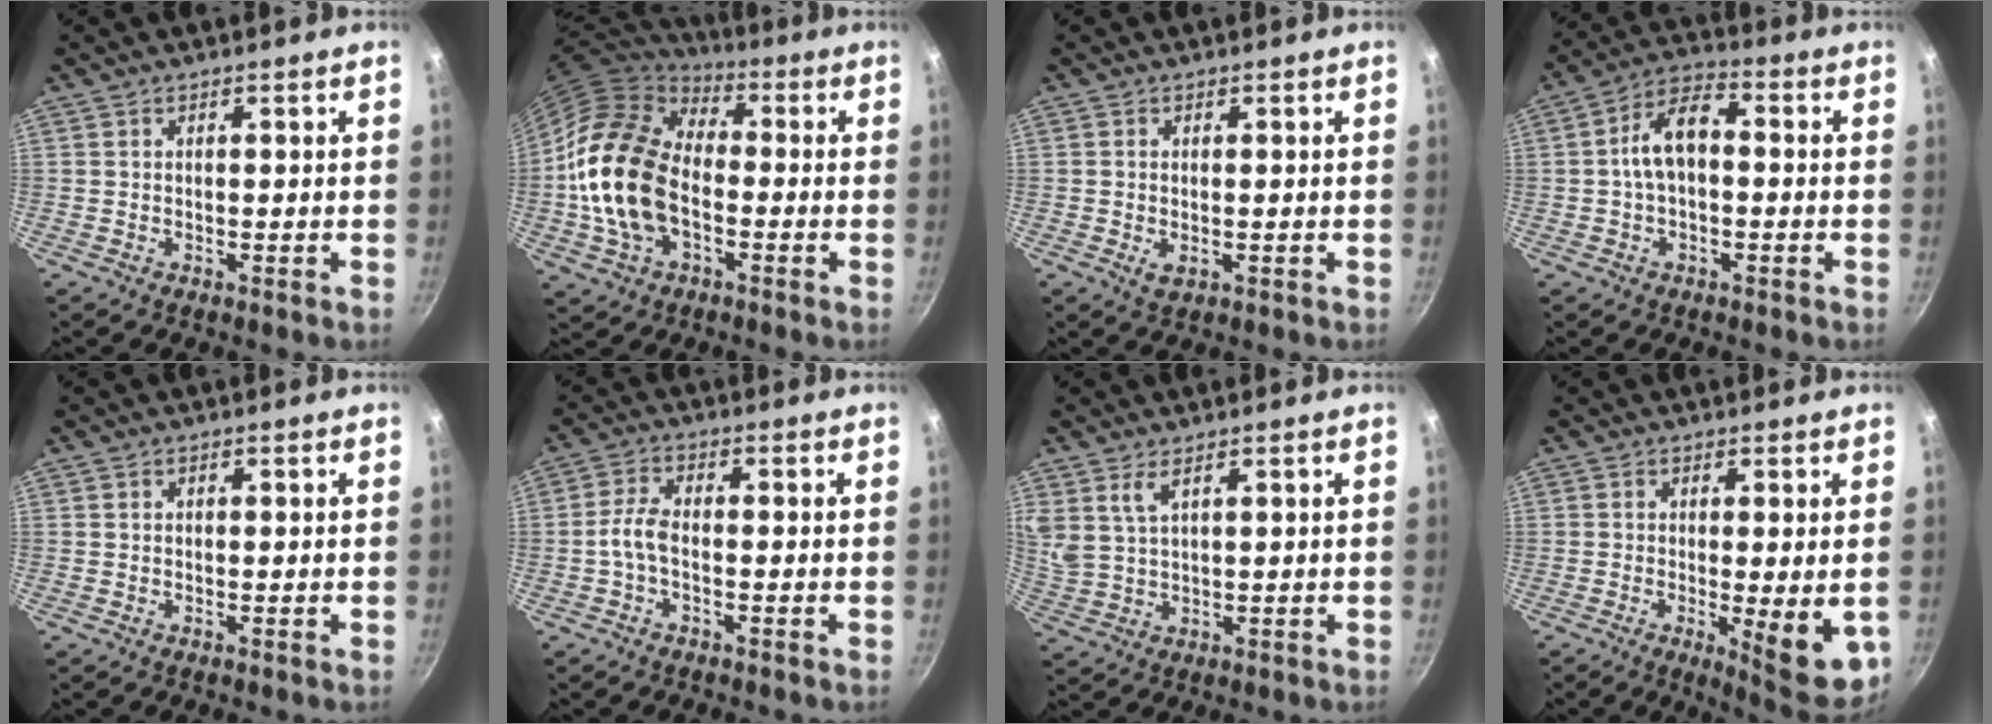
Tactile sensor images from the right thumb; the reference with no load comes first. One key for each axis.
{"total": 19.1, "fx": -2.9, "fy": 12.6, "fz": 14.2, "tx": -0.245, "ty": 0.031, "tz": -0.064}
{"total": 2.0, "fx": -0.4, "fy": 1.2, "fz": 1.6, "tx": -0.029, "ty": -0.005, "tz": -0.003}
{"total": 8.7, "fx": -0.2, "fy": 5.1, "fz": 7.1, "tx": -0.114, "ty": 0.037, "tz": -0.013}
{"total": 0.5, "fx": 0.2, "fy": 0.5, "fz": 0.2, "tx": -0.001, "ty": 0.004, "tz": 0.002}
{"total": 3.9, "fx": -1.3, "fy": 1.7, "fz": 3.3, "tx": -0.076, "ty": 0.018, "tz": -0.035}
{"total": 4.6, "fx": 2.6, "fy": 2.1, "fz": 3.2, "tx": -0.061, "ty": -0.018, "tz": 0.062}
{"total": 9.8, "fx": -1.5, "fy": 2.5, "fz": 9.3, "tx": -0.115, "ty": -0.013, "tz": -0.011}